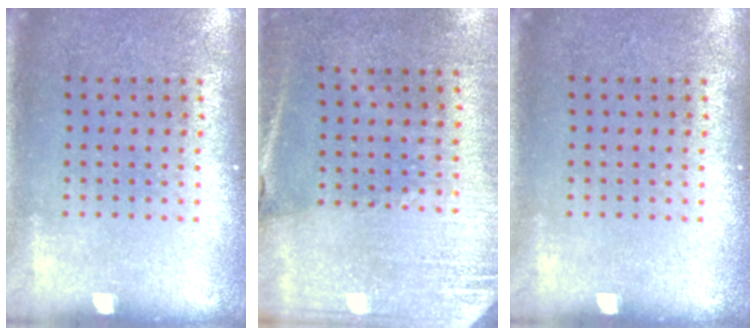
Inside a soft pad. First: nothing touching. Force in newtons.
{"total": 2.6, "press": 2.4, "slide": 1.1}
{"total": 0.0}